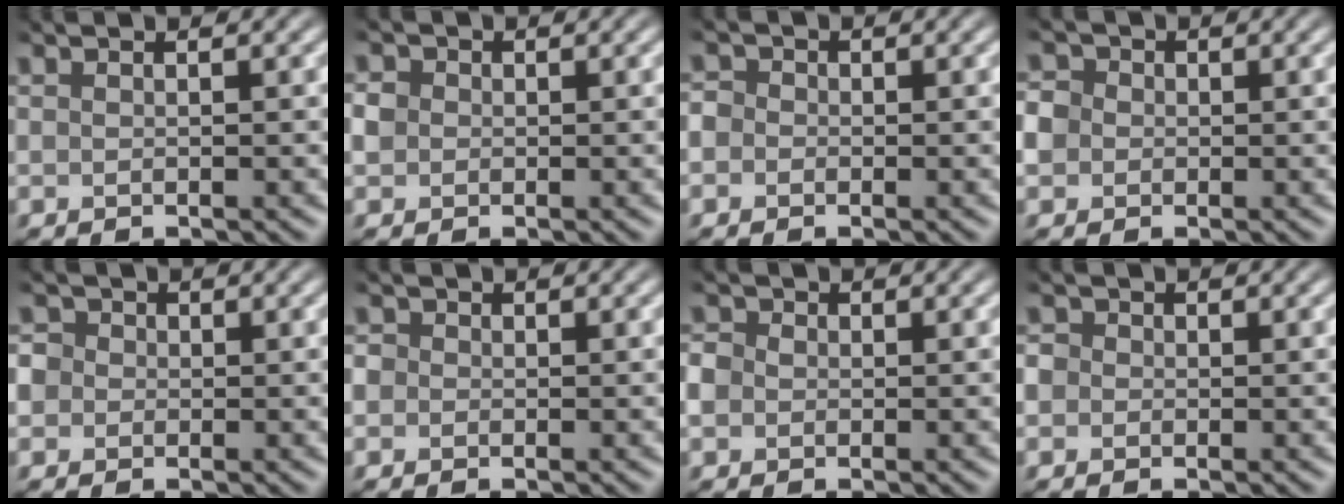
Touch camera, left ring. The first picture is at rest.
{"total": 2.5, "force": [-1.6, -0.2, -1.8], "torque": [0.008, -0.013, -0.015]}
{"total": 3.0, "force": [-2.2, -0.3, -2.0], "torque": [0.015, -0.014, -0.028]}
{"total": 2.7, "force": [-2.0, 0.3, -1.8], "torque": [0.010, -0.014, -0.024]}
{"total": 2.8, "force": [-1.9, 0.1, -2.0], "torque": [0.017, -0.016, -0.022]}
{"total": 2.7, "force": [-1.9, -0.4, -1.9], "torque": [0.016, -0.014, -0.020]}
{"total": 2.5, "force": [-1.9, 0.2, -1.5], "torque": [0.001, -0.015, -0.025]}
{"total": 2.7, "force": [-1.9, -0.2, -2.0], "torque": [0.013, -0.015, -0.023]}